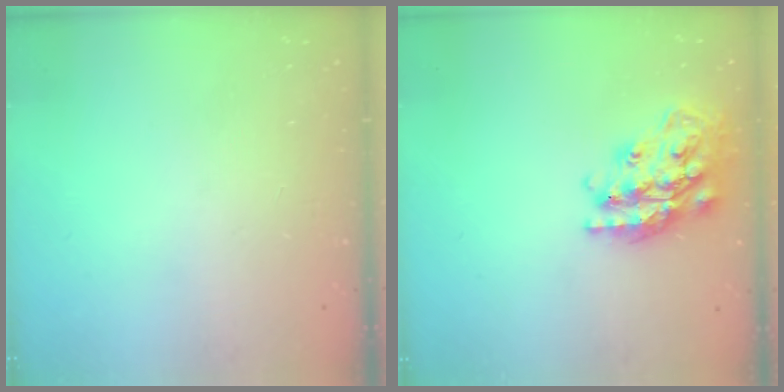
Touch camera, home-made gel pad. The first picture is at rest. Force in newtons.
{"total": 22.6, "press": 22.5, "slide": 1.7}